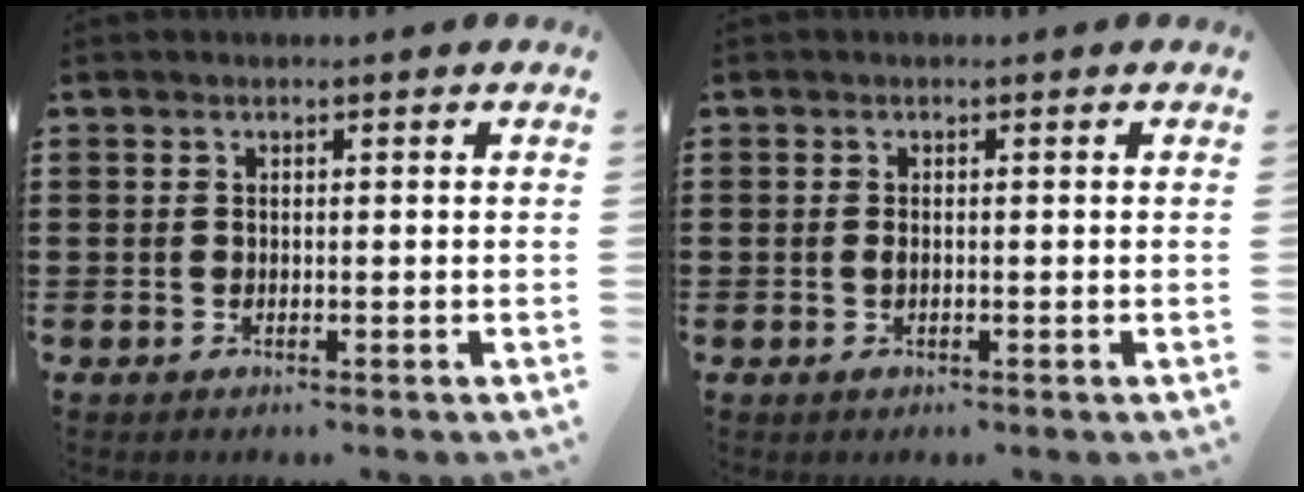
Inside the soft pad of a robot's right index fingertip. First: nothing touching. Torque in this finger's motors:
{"motor_torque": [0.75, 0.47, 0.04, 0.04]}